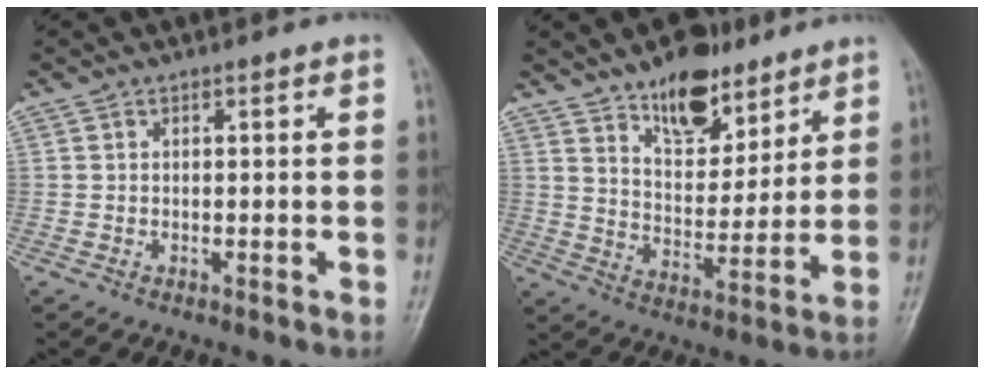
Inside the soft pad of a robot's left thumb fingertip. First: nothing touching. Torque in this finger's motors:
{"motor_torque": [-0.21, 0.16, -0.21, -0.36, 0.08]}